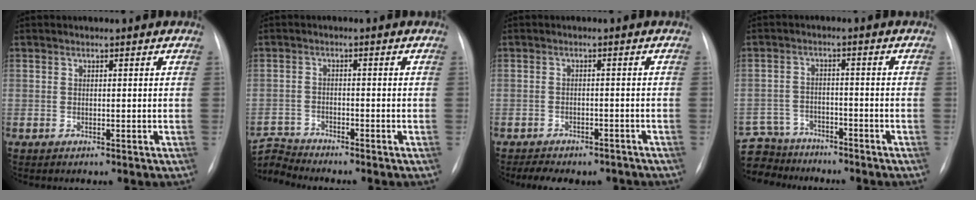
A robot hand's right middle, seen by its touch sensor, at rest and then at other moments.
{"total": 4.7, "force": [-4.4, -1.0, -1.1], "torque": [0.013, -0.008, -0.085]}
{"total": 9.3, "force": [-7.7, 3.9, 3.3], "torque": [-0.055, 0.006, -0.093]}
{"total": 9.3, "force": [-8.6, 3.4, 0.7], "torque": [-0.027, 0.009, -0.144]}